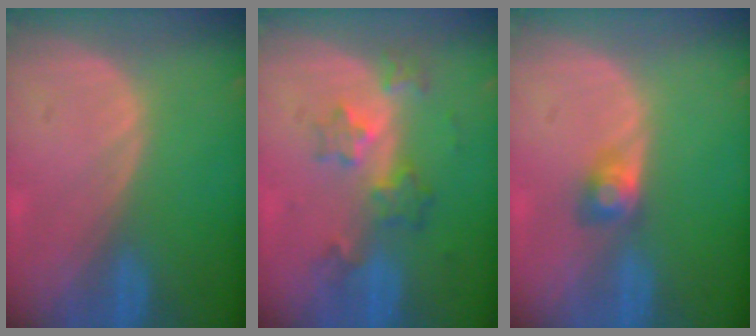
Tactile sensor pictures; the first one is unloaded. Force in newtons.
{"total": 6.1, "press": 5.5, "slide": 2.5}
{"total": 2.6, "press": 2.5, "slide": 0.7}